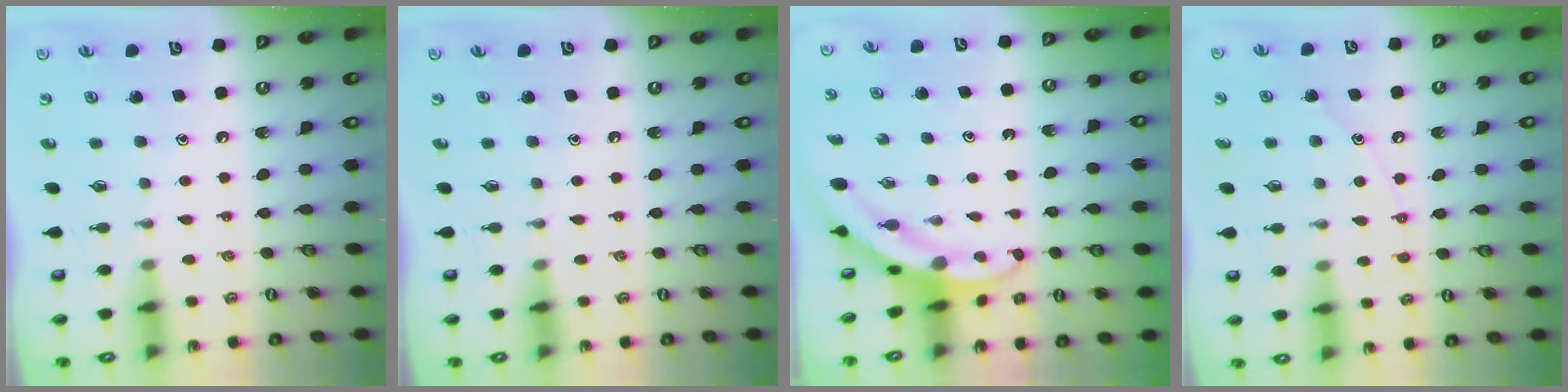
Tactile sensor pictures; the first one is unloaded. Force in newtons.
{"total": 0.0}
{"total": 3.3, "press": 3.3, "slide": 0.3}
{"total": 7.4, "press": 7.3, "slide": 0.8}